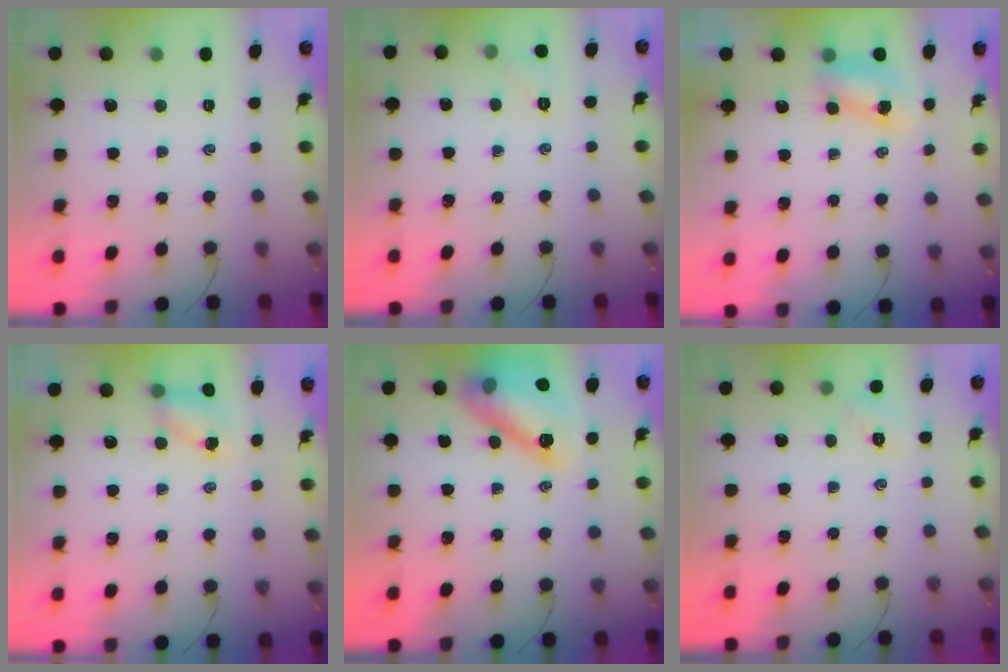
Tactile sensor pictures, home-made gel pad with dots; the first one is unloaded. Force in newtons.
{"total": 4.3, "press": 4.1, "slide": 1.3}
{"total": 7.0, "press": 6.9, "slide": 0.9}
{"total": 4.6, "press": 4.6, "slide": 0.7}
{"total": 15.3, "press": 15.2, "slide": 1.8}
{"total": 2.2, "press": 2.1, "slide": 0.6}